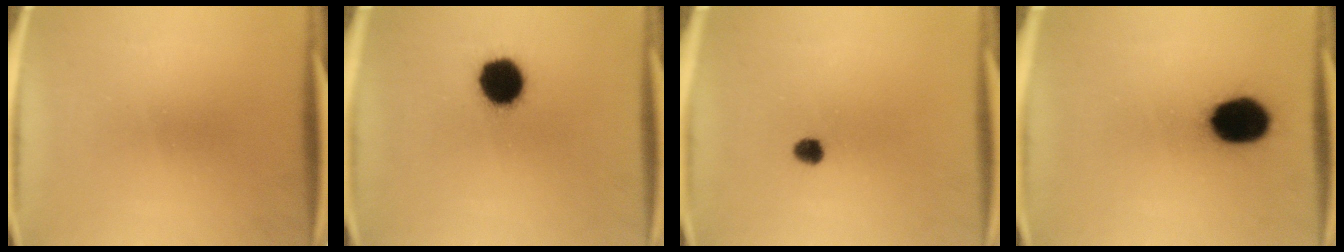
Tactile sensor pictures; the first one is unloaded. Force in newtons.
{"total": 12.0}
{"total": 2.5}
{"total": 14.1}